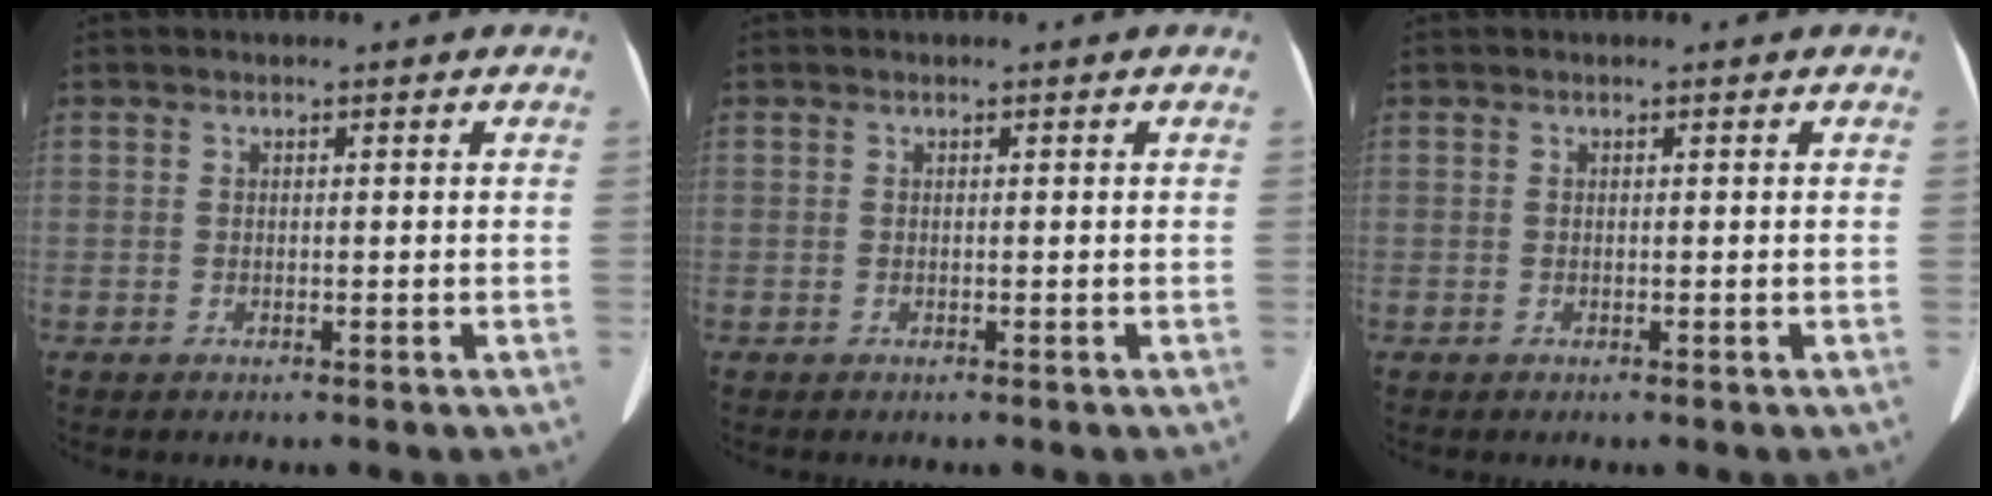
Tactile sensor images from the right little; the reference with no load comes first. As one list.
[{"total": 0.0}, {"total": 0.0}]